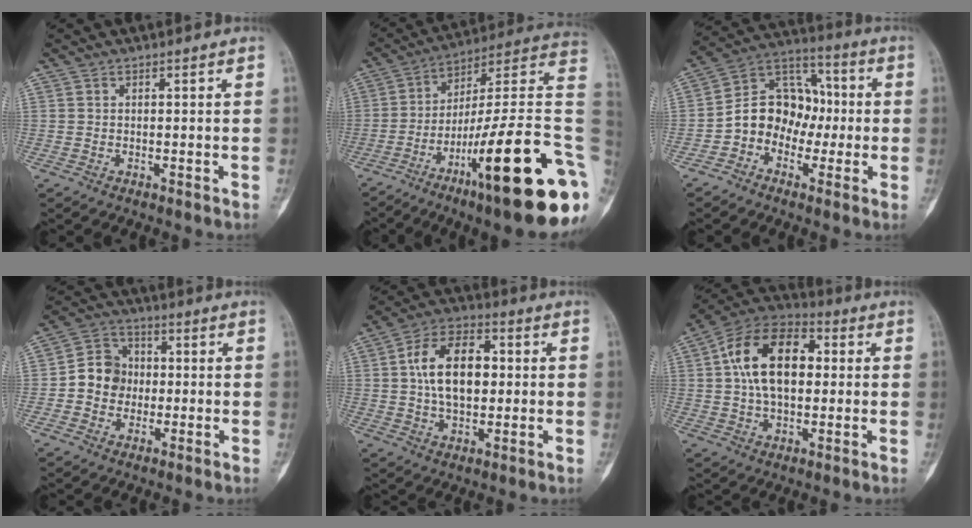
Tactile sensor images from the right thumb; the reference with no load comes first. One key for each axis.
{"total": 29.9, "fx": -9.4, "fy": 5.7, "fz": 27.9, "tx": -0.339, "ty": 0.059, "tz": -0.148}
{"total": 12.0, "fx": -2.2, "fy": 9.7, "fz": 6.7, "tx": -0.075, "ty": 0.047, "tz": -0.053}
{"total": 8.6, "fx": -0.6, "fy": 7.8, "fz": 3.7, "tx": -0.030, "ty": 0.025, "tz": -0.023}
{"total": 13.8, "fx": 1.4, "fy": 8.4, "fz": 10.9, "tx": -0.172, "ty": 0.016, "tz": 0.020}
{"total": 17.2, "fx": 2.5, "fy": 10.4, "fz": 13.4, "tx": -0.218, "ty": 0.023, "tz": 0.036}